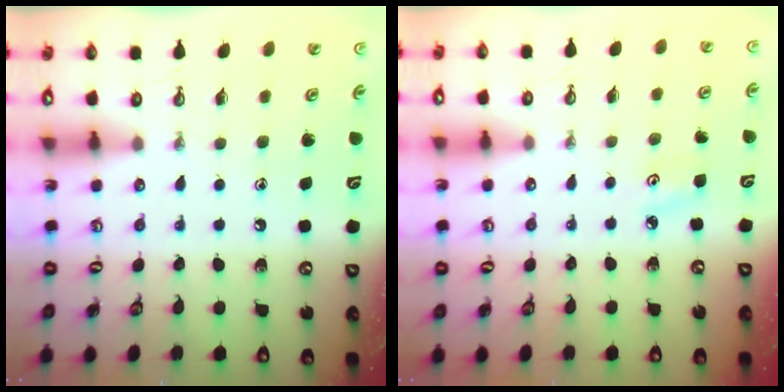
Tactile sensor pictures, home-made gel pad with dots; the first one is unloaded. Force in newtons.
{"total": 3.7, "press": 3.7, "slide": 0.4}